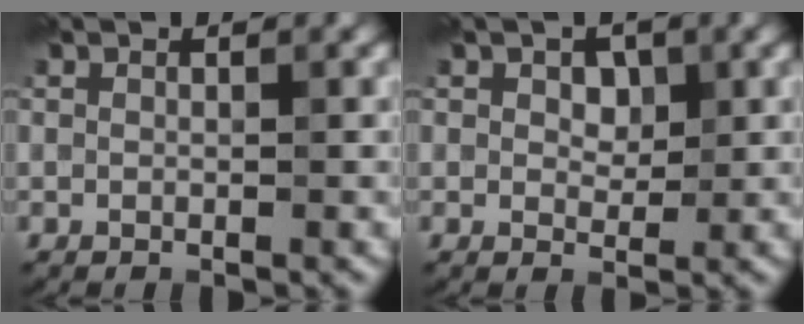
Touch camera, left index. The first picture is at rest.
{"total": 1.6, "force": [0.6, 1.2, 1.0], "torque": [-0.017, -0.004, 0.009]}